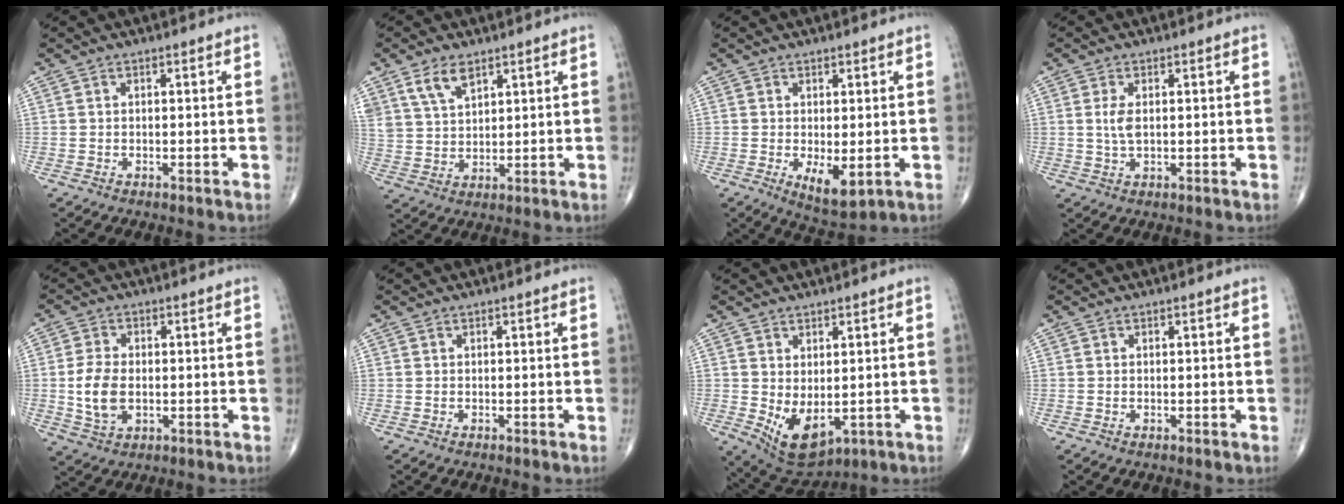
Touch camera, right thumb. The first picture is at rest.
{"total": 6.3, "force": [4.1, 3.2, 3.6], "torque": [-0.060, -0.019, 0.086]}
{"total": 5.6, "force": [-0.9, 2.4, 5.0], "torque": [-0.076, -0.019, -0.004]}
{"total": 3.0, "force": [0.5, 1.4, 2.6], "torque": [-0.058, -0.004, 0.012]}
{"total": 7.3, "force": [-0.5, 4.6, 5.6], "torque": [-0.111, -0.002, -0.005]}
{"total": 0.0}
{"total": 8.2, "force": [-0.8, 4.6, 6.7], "torque": [-0.101, -0.009, 0.012]}
{"total": 0.0}